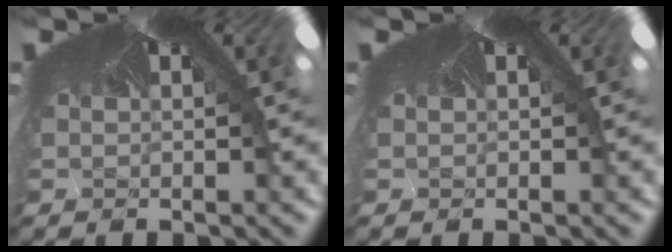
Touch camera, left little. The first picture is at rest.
{"total": 0.0}